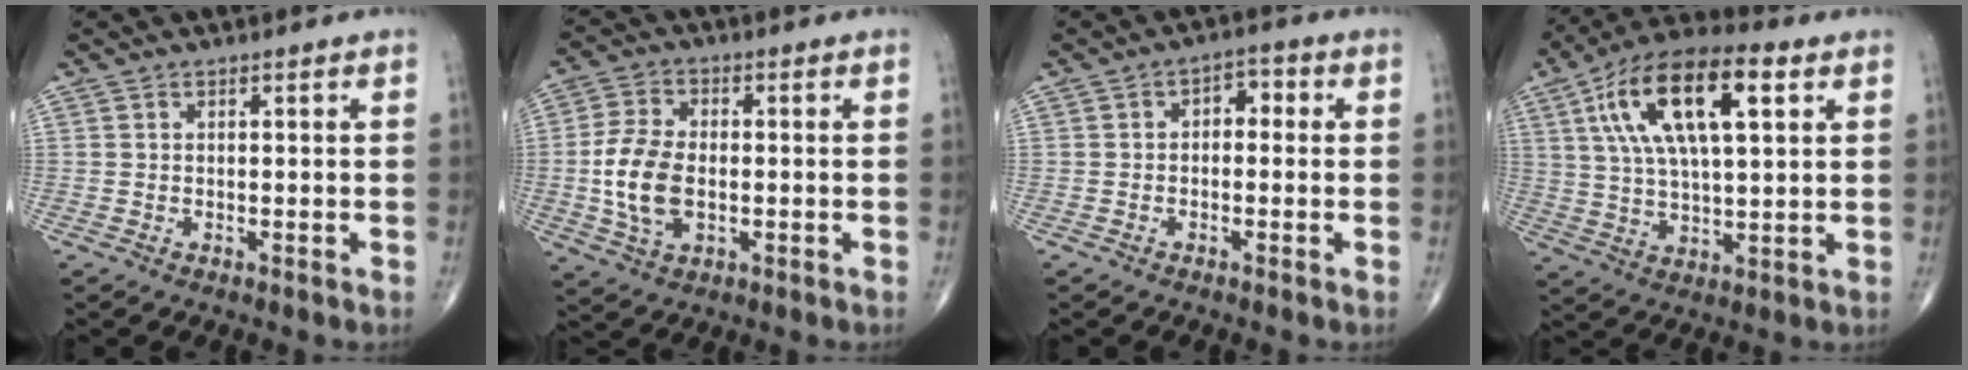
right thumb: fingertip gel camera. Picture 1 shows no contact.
{"total": 10.2, "force": [-1.1, 6.1, 8.1], "torque": [-0.161, 0.005, -0.022]}
{"total": 3.8, "force": [0.1, 2.4, 2.9], "torque": [-0.021, 0.016, -0.010]}
{"total": 18.9, "force": [6.5, 7.6, 16.1], "torque": [-0.286, 0.010, 0.109]}